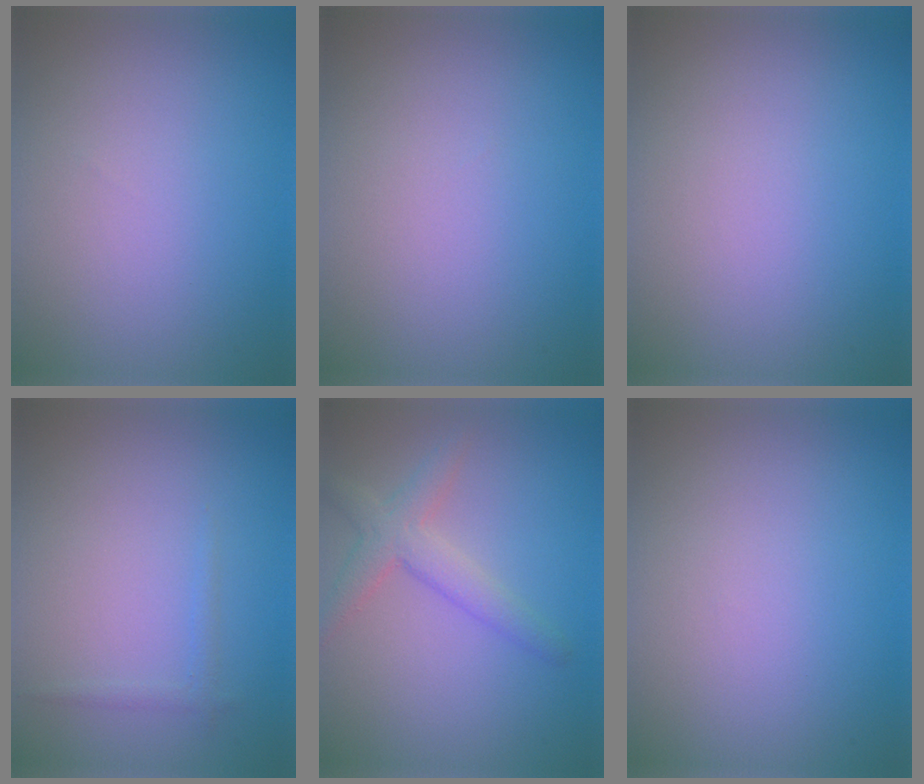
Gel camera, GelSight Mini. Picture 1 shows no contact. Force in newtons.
{"total": 0.0}
{"total": 0.0}
{"total": 0.9, "press": 0.9, "slide": 0.1}
{"total": 3.2, "press": 3.2, "slide": 0.1}
{"total": 0.0}